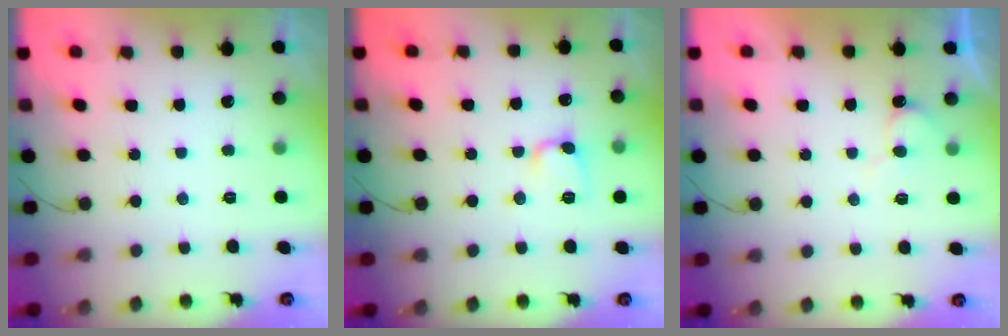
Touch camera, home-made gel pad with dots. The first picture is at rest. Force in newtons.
{"total": 5.3, "press": 5.2, "slide": 0.6}
{"total": 6.9, "press": 6.9, "slide": 0.5}